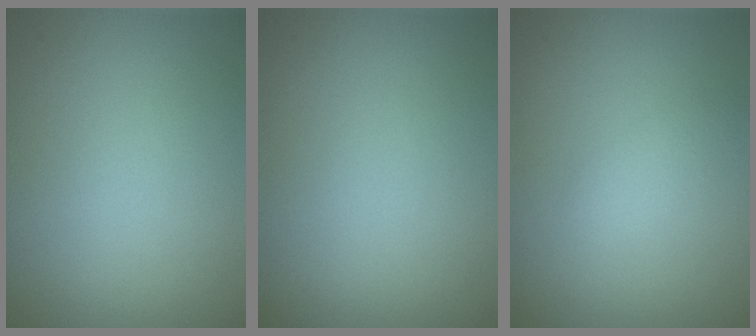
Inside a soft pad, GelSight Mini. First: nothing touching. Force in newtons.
{"total": 0.0}
{"total": 1.5, "press": 1.5, "slide": 0.1}